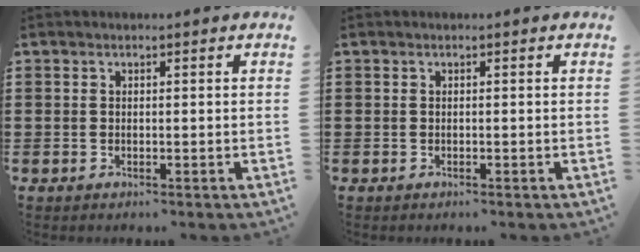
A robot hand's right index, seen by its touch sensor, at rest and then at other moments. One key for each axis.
{"total": 0.0}